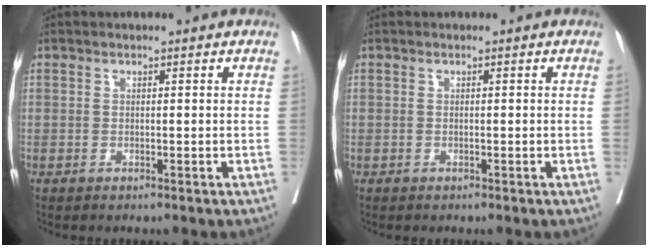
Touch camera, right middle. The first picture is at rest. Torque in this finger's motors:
{"motor_torque": [0.21, -0.48, -0.42, -0.21]}